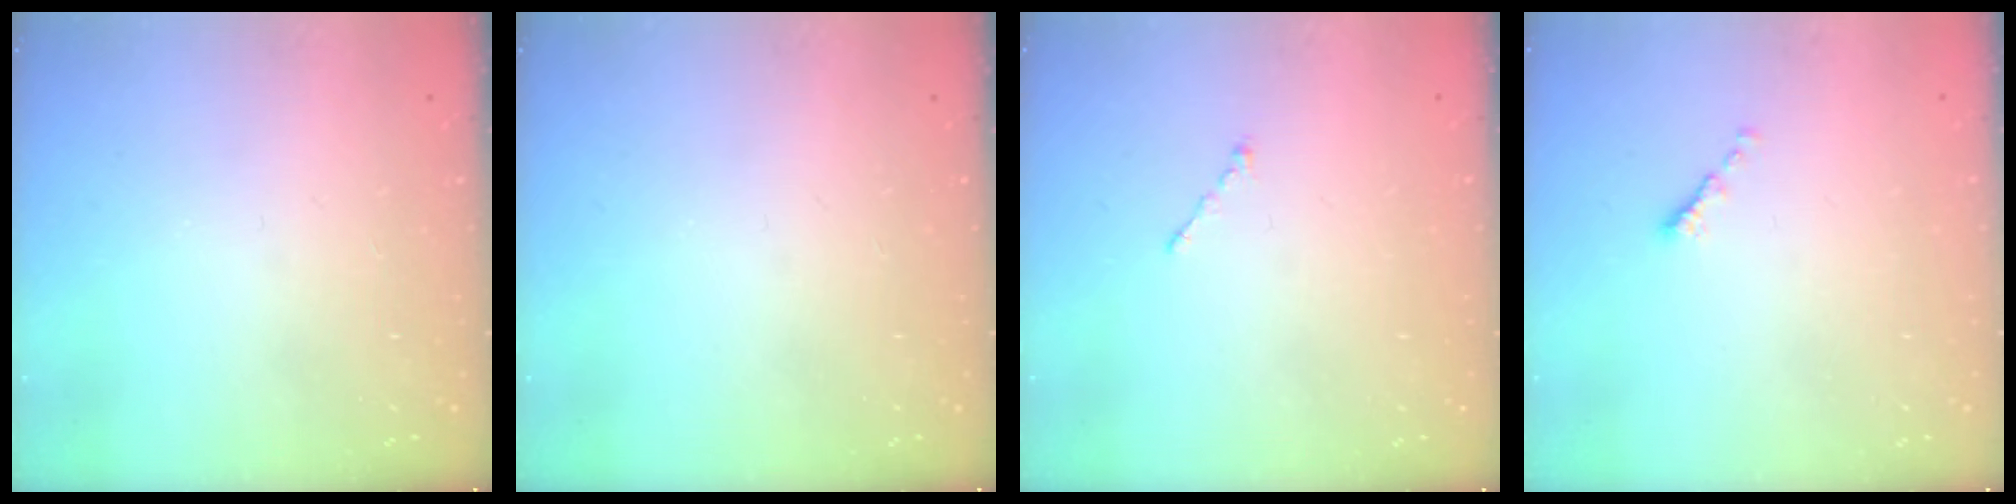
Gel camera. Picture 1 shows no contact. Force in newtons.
{"total": 0.0}
{"total": 0.7, "press": 0.7, "slide": 0.2}
{"total": 0.6, "press": 0.5, "slide": 0.3}